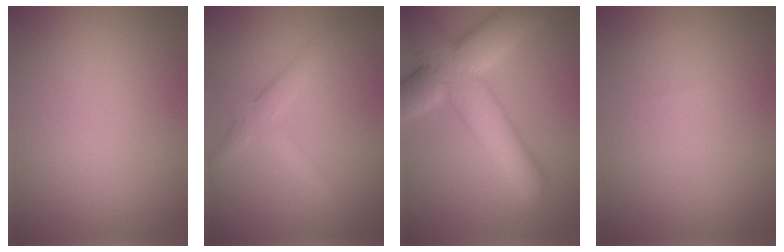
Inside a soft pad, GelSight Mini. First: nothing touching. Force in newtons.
{"total": 2.5, "press": 2.5, "slide": 0.0}
{"total": 10.7, "press": 10.6, "slide": 0.8}
{"total": 0.0}